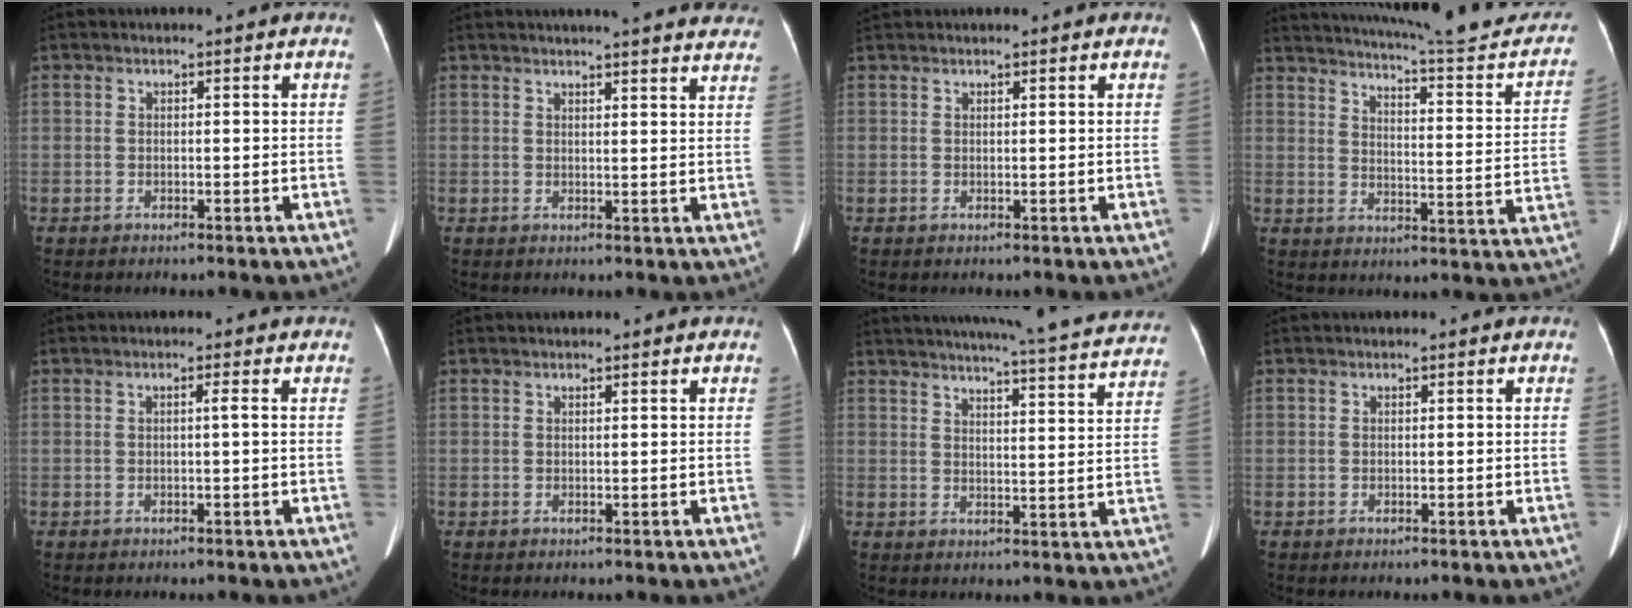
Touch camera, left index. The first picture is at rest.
{"total": 17.8, "force": [16.2, 2.2, 7.0], "torque": [-0.080, -0.010, 0.179]}
{"total": 2.6, "force": [2.4, 0.1, 0.9], "torque": [-0.010, 0.033, 0.040]}
{"total": 23.1, "force": [20.8, 1.9, 9.9], "torque": [-0.137, -0.048, 0.259]}
{"total": 0.8, "force": [0.0, -0.2, 0.8], "torque": [-0.010, 0.003, 0.000]}
{"total": 0.6, "force": [0.6, 0.0, 0.2], "torque": [-0.006, 0.006, 0.012]}
{"total": 24.6, "force": [22.7, 1.2, 9.4], "torque": [-0.138, -0.041, 0.270]}
{"total": 0.0}